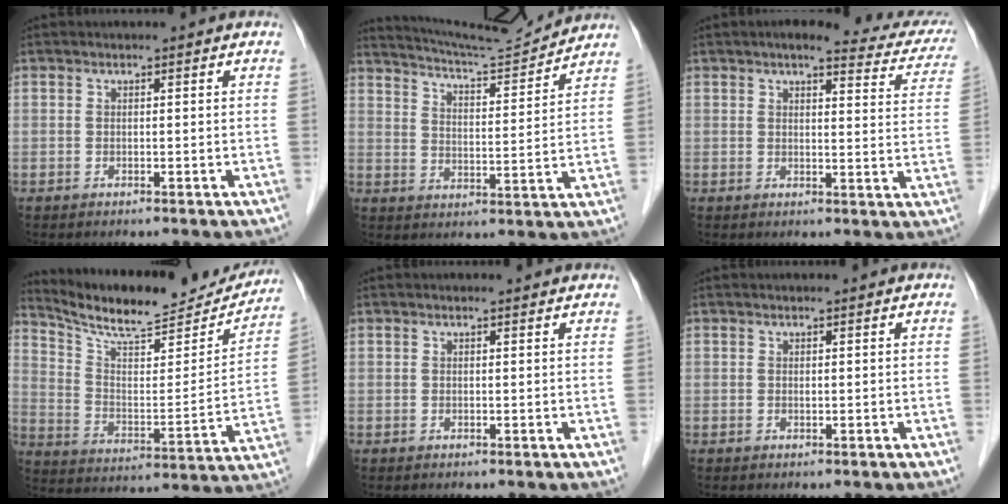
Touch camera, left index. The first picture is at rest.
{"total": 11.2, "force": [11.0, -0.9, 1.9], "torque": [-0.042, -0.011, 0.172]}
{"total": 12.6, "force": [10.8, 3.1, 5.8], "torque": [-0.045, -0.003, 0.097]}
{"total": 19.2, "force": [18.1, 3.3, 5.5], "torque": [-0.094, -0.037, 0.265]}
{"total": 1.0, "force": [0.9, 0.1, 0.3], "torque": [-0.012, 0.005, 0.008]}
{"total": 0.0}